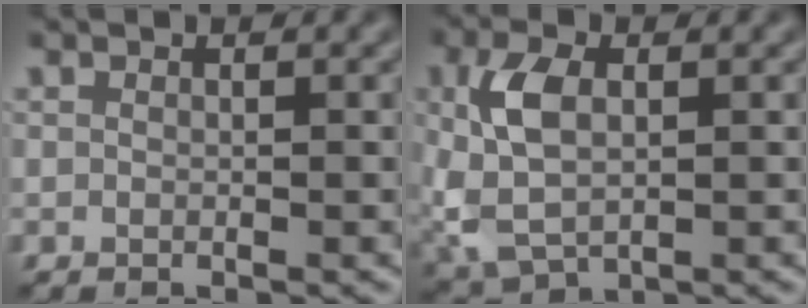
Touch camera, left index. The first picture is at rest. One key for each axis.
{"total": 6.0, "fx": 0.6, "fy": 3.7, "fz": 4.6, "tx": -0.111, "ty": 0.001, "tz": 0.012}